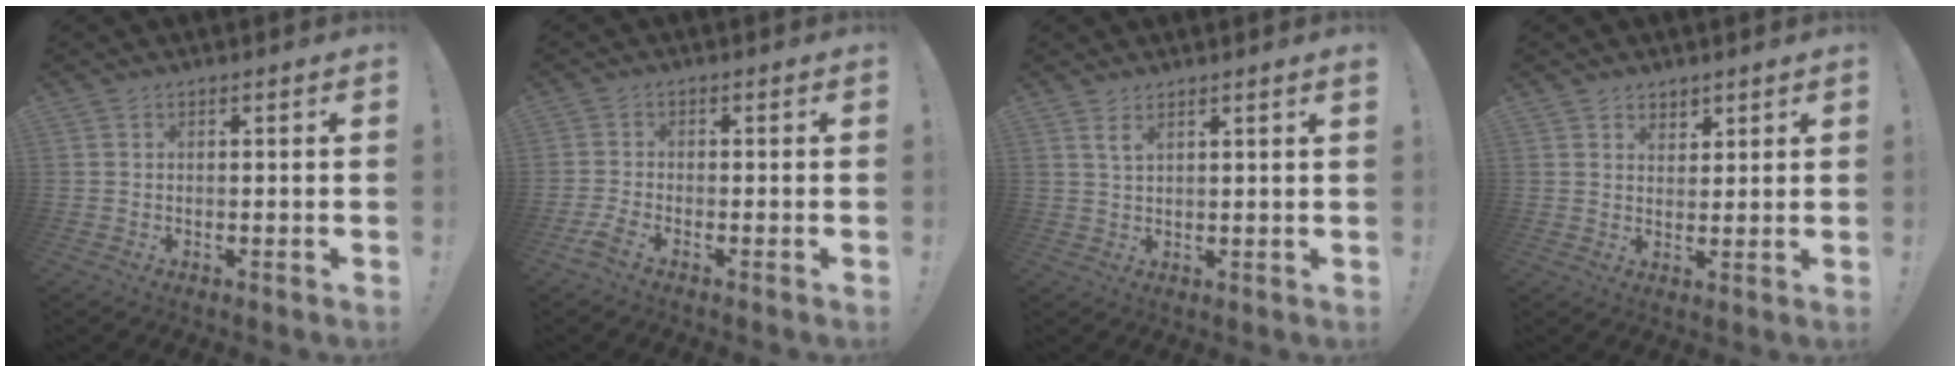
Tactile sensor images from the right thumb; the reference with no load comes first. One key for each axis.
{"total": 3.4, "fx": -2.5, "fy": 0.8, "fz": 2.2, "tx": -0.063, "ty": -0.001, "tz": -0.048}
{"total": 2.9, "fx": 2.1, "fy": 0.1, "fz": 2.0, "tx": -0.043, "ty": -0.006, "tz": 0.036}
{"total": 3.3, "fx": 2.5, "fy": 2.1, "fz": 0.4, "tx": -0.001, "ty": -0.015, "tz": 0.045}